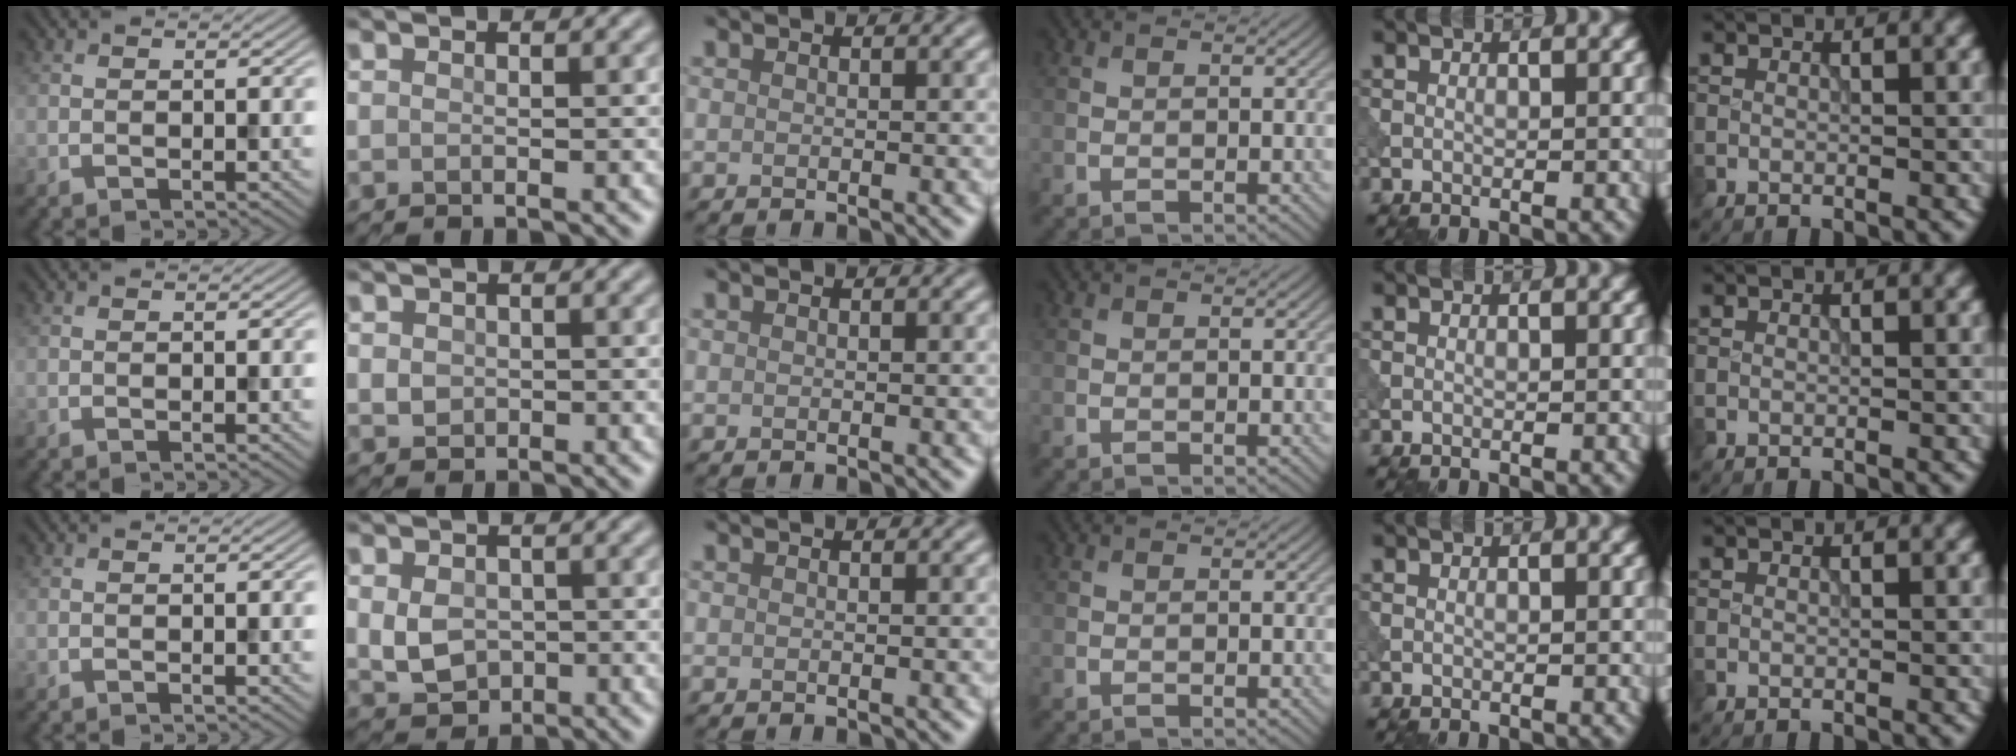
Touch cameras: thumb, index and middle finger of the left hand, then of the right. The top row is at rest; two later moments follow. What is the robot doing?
{"motion": "press", "object": "tv remote"}